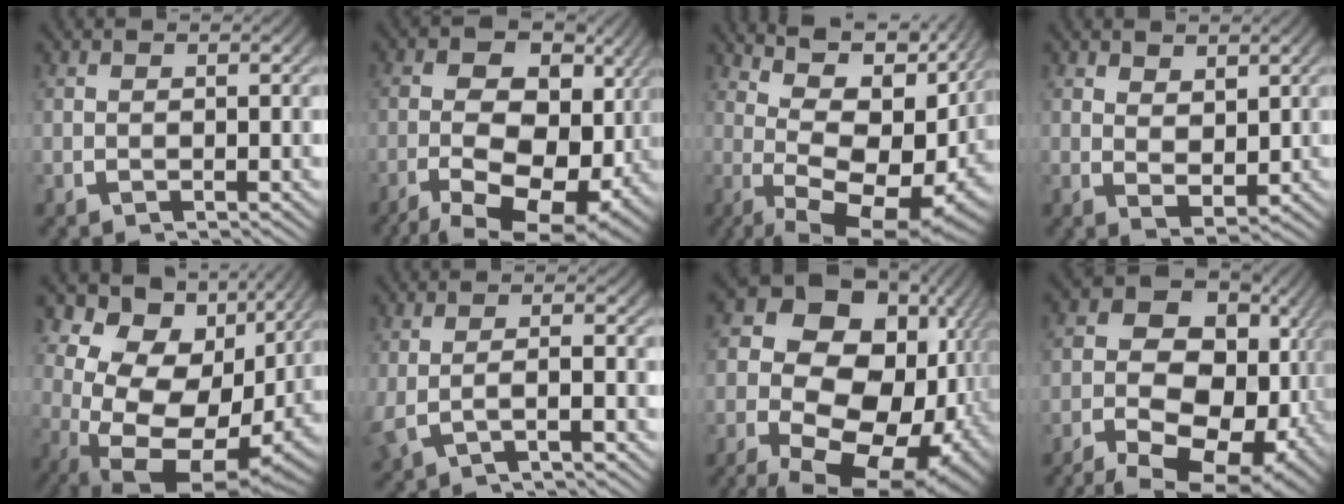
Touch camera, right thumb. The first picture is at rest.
{"total": 15.5, "force": [-2.3, 10.0, 11.6], "torque": [-0.203, -0.049, -0.027]}
{"total": 15.5, "force": [1.9, 8.4, 12.9], "torque": [-0.193, -0.008, 0.037]}
{"total": 2.7, "force": [1.0, 1.8, 1.8], "torque": [-0.029, -0.015, 0.025]}
{"total": 15.0, "force": [0.0, 9.8, 11.4], "torque": [-0.214, -0.045, 0.012]}
{"total": 2.3, "force": [-0.6, 0.7, 2.1], "torque": [-0.052, 0.003, -0.007]}
{"total": 24.2, "force": [-2.3, 16.7, 17.4], "torque": [-0.304, -0.043, -0.031]}
{"total": 17.8, "force": [-2.4, 12.5, 12.4], "torque": [-0.223, -0.040, -0.038]}